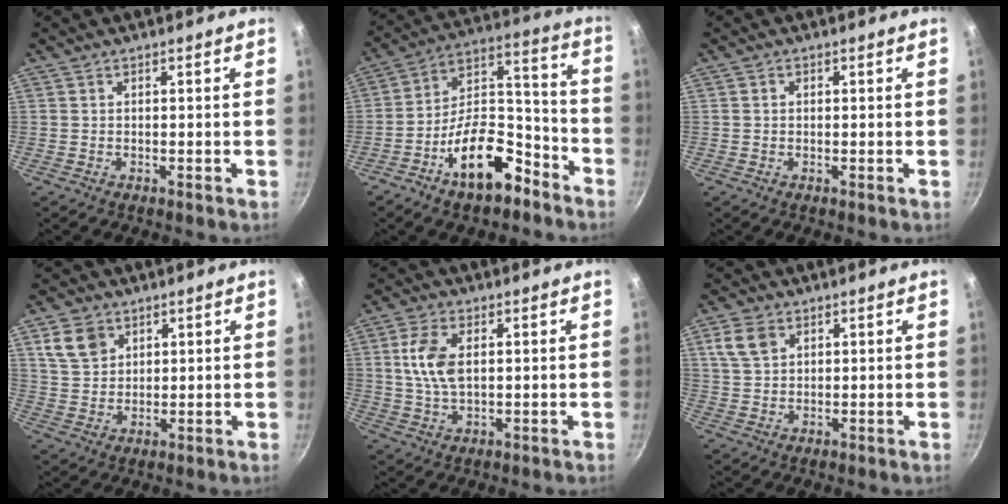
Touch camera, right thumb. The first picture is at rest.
{"total": 17.0, "force": [-9.5, 8.5, 11.2], "torque": [-0.146, 0.099, -0.158]}
{"total": 0.8, "force": [0.1, 0.8, 0.4], "torque": [-0.005, 0.005, 0.001]}
{"total": 7.4, "force": [3.6, 5.5, 3.4], "torque": [-0.043, -0.005, 0.075]}
{"total": 8.1, "force": [1.7, 4.5, 6.6], "torque": [-0.127, -0.001, 0.032]}
{"total": 6.1, "force": [2.7, 4.2, 3.4], "torque": [-0.054, 0.000, 0.054]}